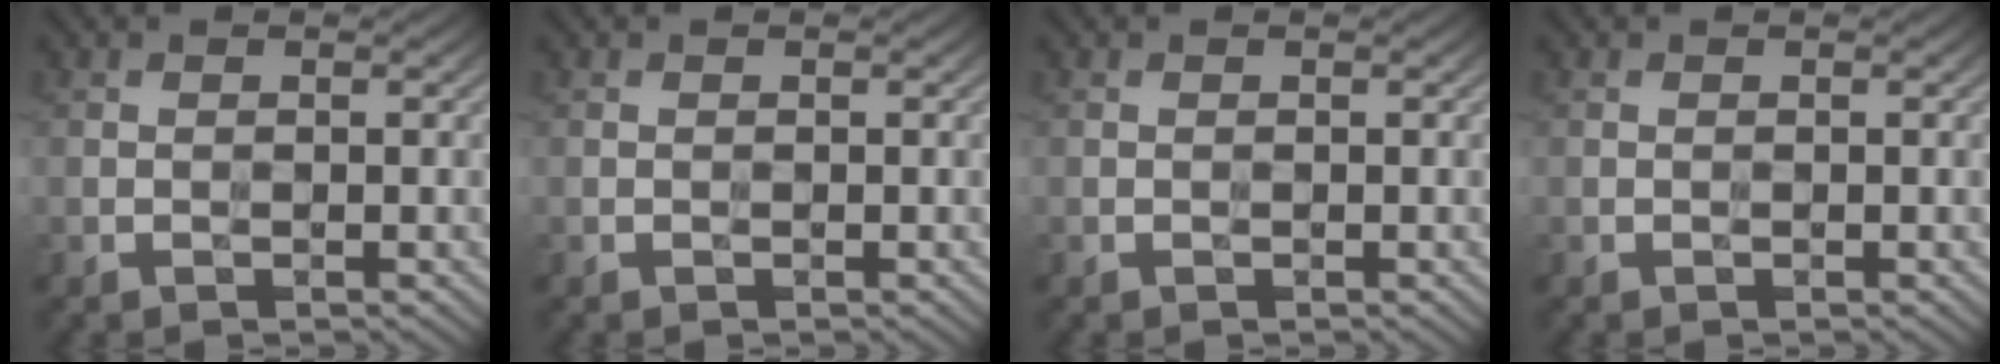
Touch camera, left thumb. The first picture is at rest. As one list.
[{"total": 0.0}, {"total": 0.0}, {"total": 0.0}]